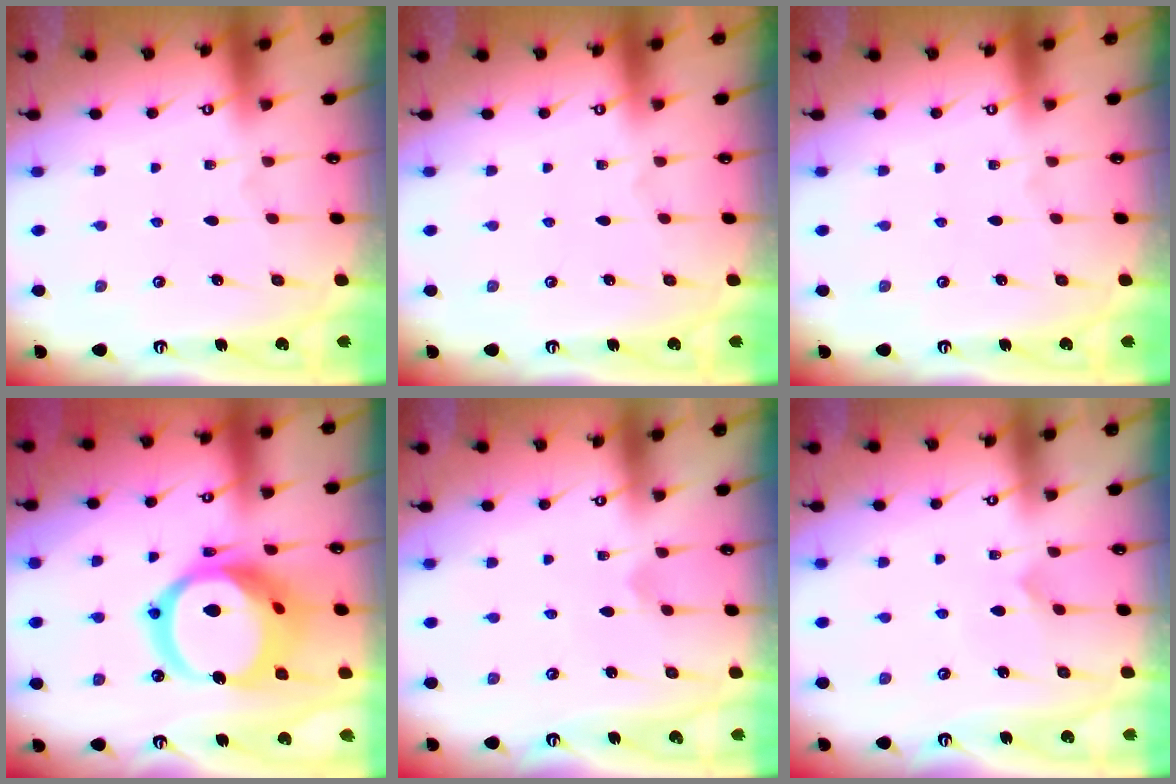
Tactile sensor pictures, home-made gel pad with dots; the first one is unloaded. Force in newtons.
{"total": 0.0}
{"total": 0.0}
{"total": 21.2, "press": 21.1, "slide": 2.3}
{"total": 1.7, "press": 1.6, "slide": 0.1}
{"total": 2.8, "press": 2.8, "slide": 0.3}